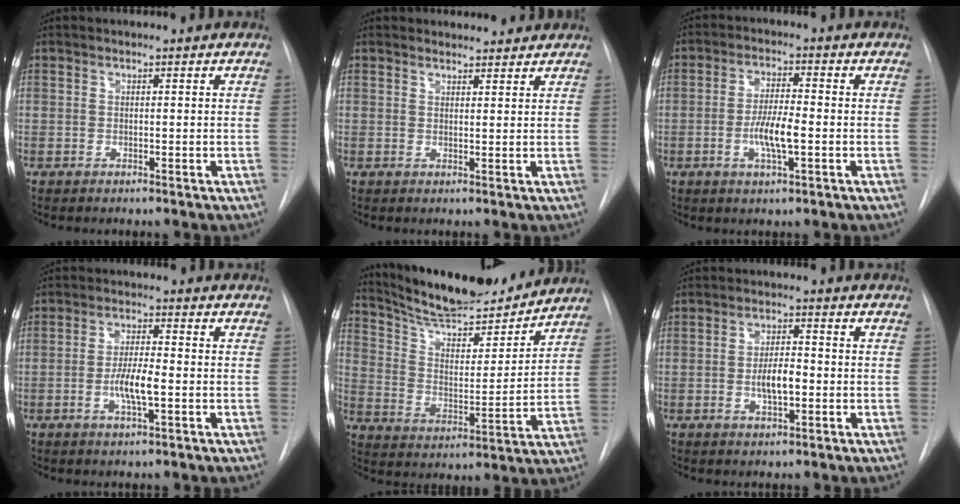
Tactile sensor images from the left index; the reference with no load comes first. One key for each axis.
{"total": 4.0, "fx": 3.8, "fy": 1.2, "fz": 0.3, "tx": -0.003, "ty": 0.010, "tz": 0.045}
{"total": 5.9, "fx": -1.4, "fy": 1.1, "fz": 5.7, "tx": -0.114, "ty": -0.002, "tz": -0.027}
{"total": 5.4, "fx": -1.3, "fy": 0.9, "fz": 5.1, "tx": -0.102, "ty": -0.001, "tz": -0.024}
{"total": 18.2, "fx": 16.8, "fy": 2.8, "fz": 6.3, "tx": -0.105, "ty": -0.008, "tz": 0.268}
{"total": 4.7, "fx": -0.9, "fy": 1.6, "fz": 4.4, "tx": -0.080, "ty": 0.002, "tz": -0.015}